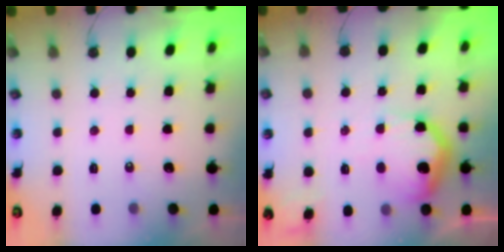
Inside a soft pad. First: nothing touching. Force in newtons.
{"total": 17.9, "press": 17.9, "slide": 0.9}